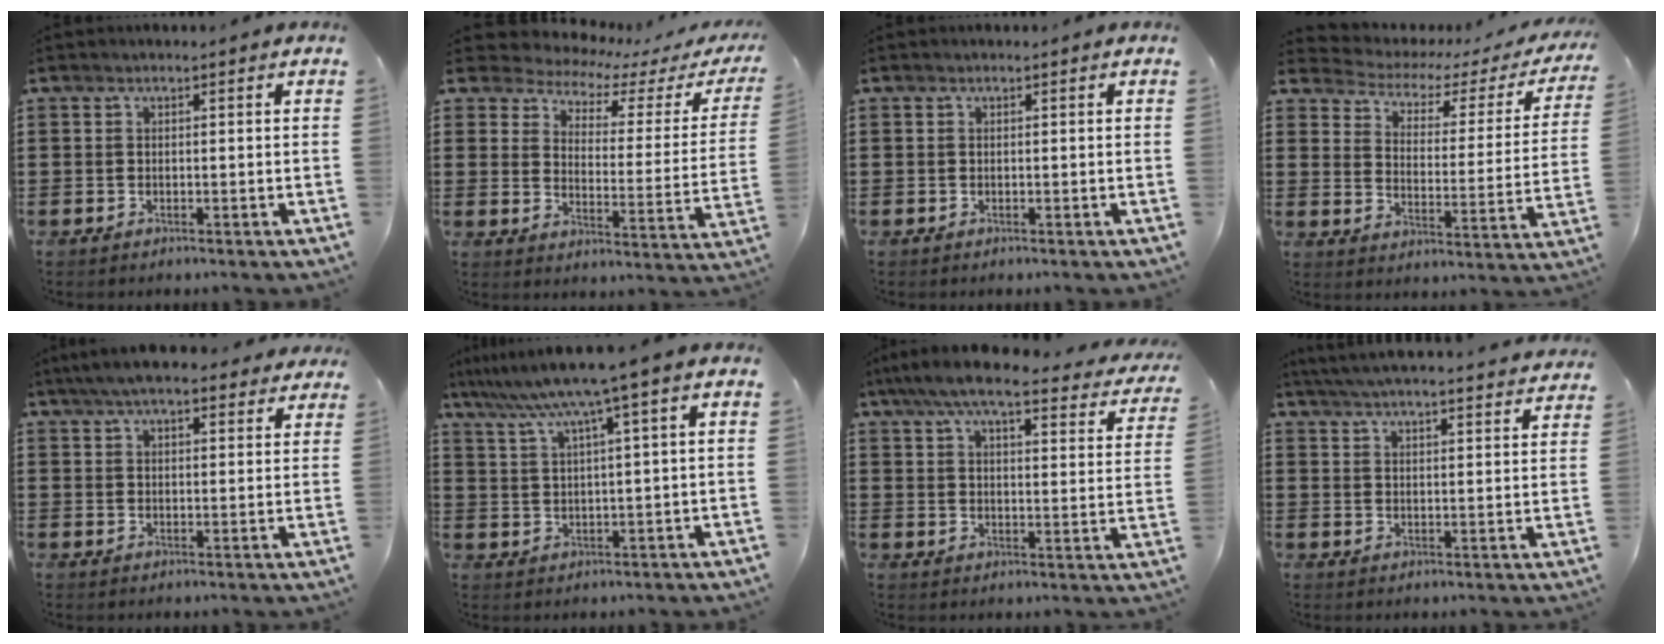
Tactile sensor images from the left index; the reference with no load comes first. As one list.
[{"total": 3.7, "force": [3.3, 1.3, 1.1], "torque": [-0.049, -0.026, 0.050]}, {"total": 0.0}, {"total": 2.9, "force": [2.0, 1.4, 1.4], "torque": [-0.046, -0.015, 0.022]}, {"total": 6.1, "force": [5.2, 1.4, 3.0], "torque": [-0.070, 0.000, 0.095]}, {"total": 6.9, "force": [4.2, -0.4, 5.4], "torque": [-0.118, -0.021, 0.067]}, {"total": 8.1, "force": [6.9, 0.7, 4.3], "torque": [-0.098, -0.033, 0.119]}, {"total": 5.4, "force": [5.2, -0.6, 1.4], "torque": [-0.044, -0.029, 0.092]}]